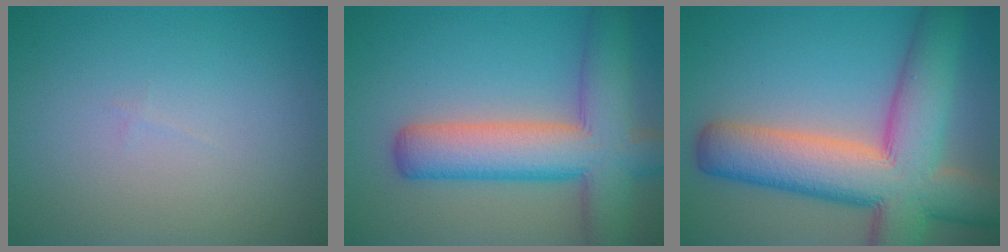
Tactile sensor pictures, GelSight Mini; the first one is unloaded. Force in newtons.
{"total": 9.2, "press": 9.2, "slide": 0.5}
{"total": 12.7, "press": 12.7, "slide": 0.7}